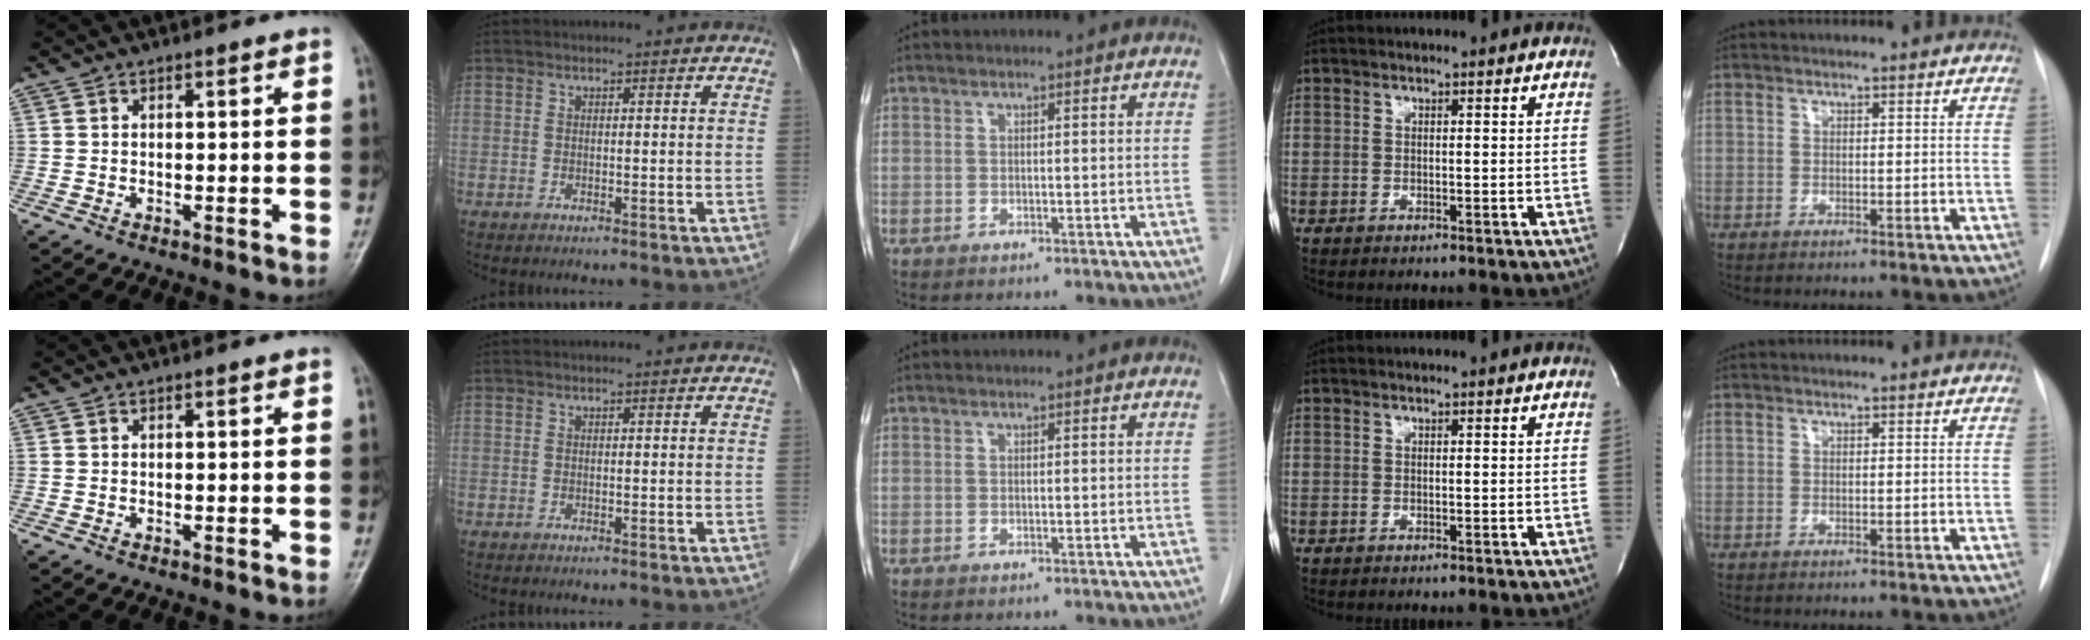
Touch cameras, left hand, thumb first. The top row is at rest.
{}